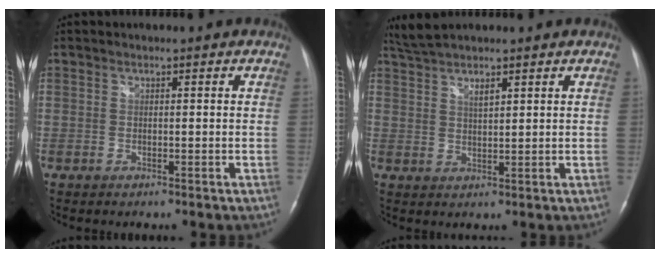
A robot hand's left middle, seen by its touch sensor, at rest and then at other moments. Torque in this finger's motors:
{"motor_torque": [0.45, -0.34, -0.01, 0.04]}